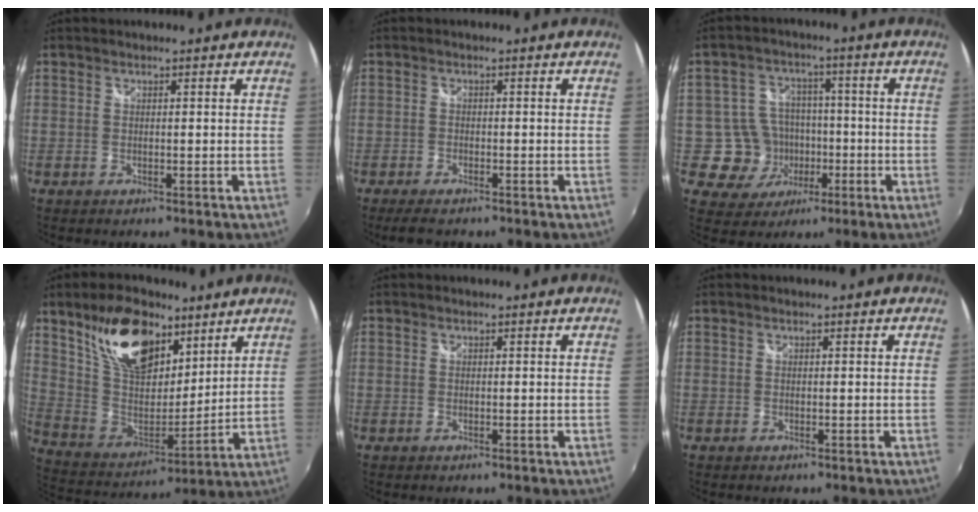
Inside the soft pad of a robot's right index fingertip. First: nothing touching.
{"total": 4.4, "force": [-3.6, 1.3, 2.2], "torque": [-0.055, -0.018, -0.063]}
{"total": 9.4, "force": [-2.6, 8.9, 1.6], "torque": [-0.049, 0.018, -0.030]}
{"total": 19.2, "force": [11.3, 10.3, 11.6], "torque": [-0.234, 0.022, 0.216]}
{"total": 0.0}
{"total": 0.0}